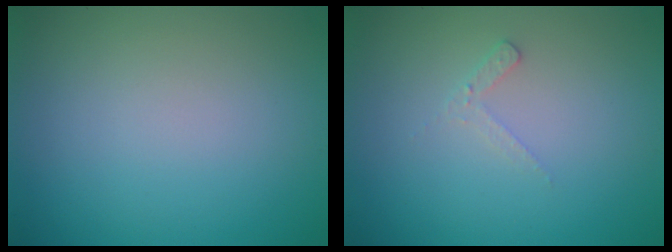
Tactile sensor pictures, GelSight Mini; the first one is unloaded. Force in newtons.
{"total": 1.2, "press": 1.1, "slide": 0.3}